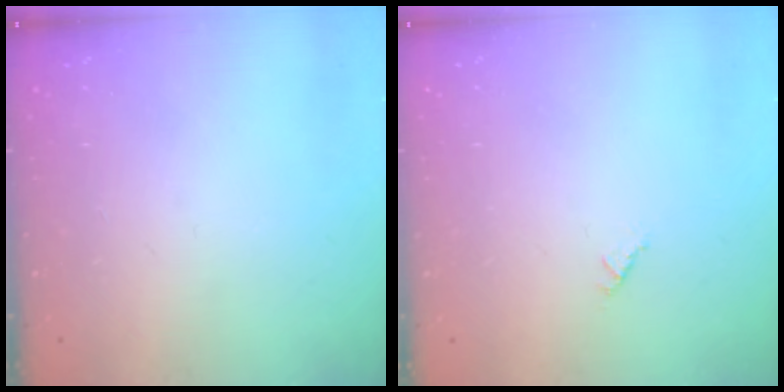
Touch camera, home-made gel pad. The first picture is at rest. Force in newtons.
{"total": 0.6, "press": 0.6, "slide": 0.2}